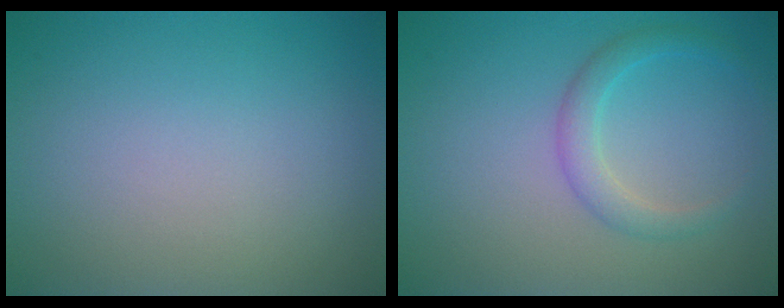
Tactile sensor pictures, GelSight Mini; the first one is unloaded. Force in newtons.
{"total": 2.2, "press": 2.2, "slide": 0.0}